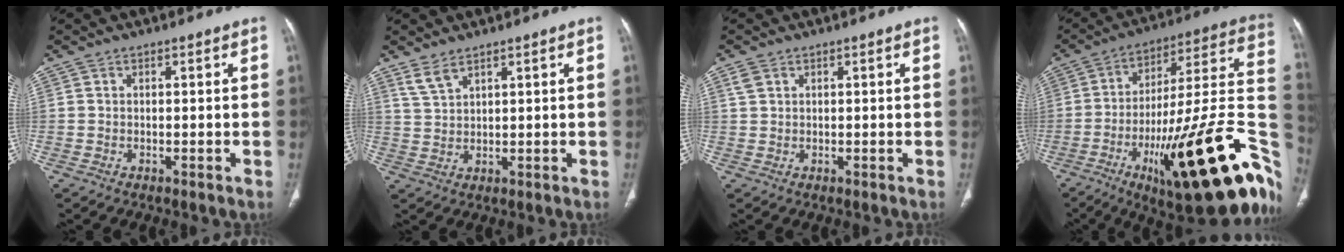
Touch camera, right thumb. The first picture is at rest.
{"total": 3.5, "force": [2.8, 1.1, 1.8], "torque": [-0.038, -0.010, 0.066]}
{"total": 1.7, "force": [0.9, 1.3, 0.8], "torque": [-0.012, 0.004, 0.019]}
{"total": 37.0, "force": [-13.9, 10.3, 32.7], "torque": [-0.374, 0.062, -0.204]}